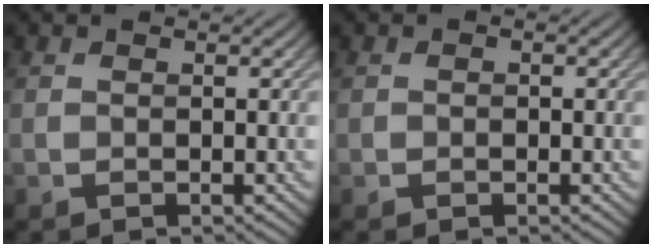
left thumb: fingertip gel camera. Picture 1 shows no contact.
{"total": 0.6, "force": [-0.2, 0.5, 0.1], "torque": [0.000, -0.004, -0.005]}